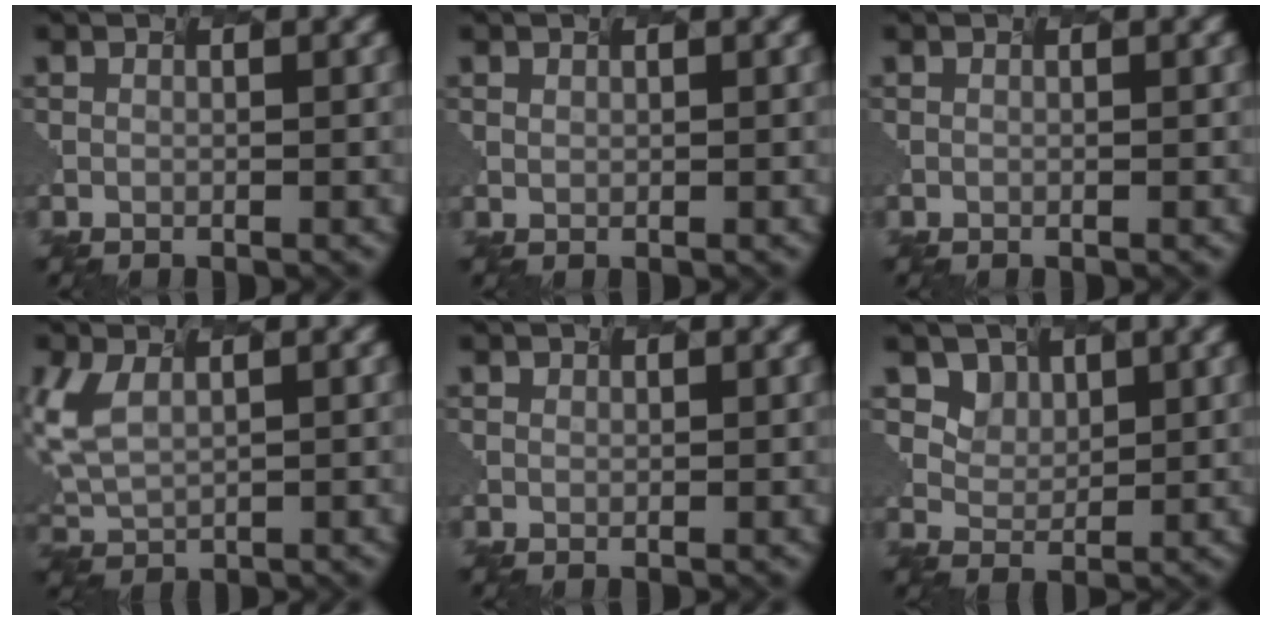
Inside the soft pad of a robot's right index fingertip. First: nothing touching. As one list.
[{"total": 0.8, "force": [0.4, -0.4, -0.6], "torque": [-0.006, -0.004, 0.015]}, {"total": 0.0}, {"total": 3.2, "force": [1.0, 1.9, 2.4], "torque": [-0.092, 0.000, 0.034]}, {"total": 0.9, "force": [0.3, -0.4, -0.7], "torque": [-0.004, -0.004, 0.014]}, {"total": 1.6, "force": [1.0, 0.7, -0.9], "torque": [-0.005, -0.017, 0.038]}]